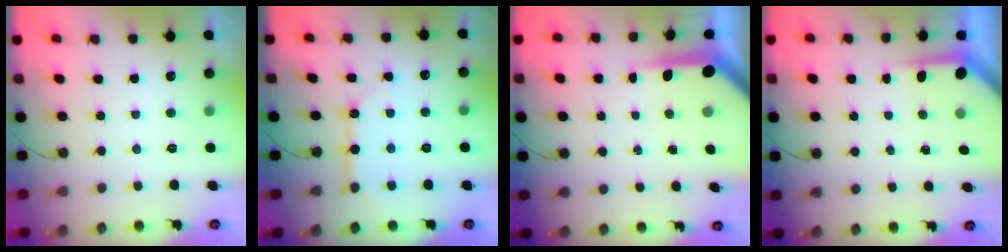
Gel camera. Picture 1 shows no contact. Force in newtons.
{"total": 6.3, "press": 6.3, "slide": 0.6}
{"total": 6.5, "press": 6.5, "slide": 0.6}
{"total": 3.8, "press": 3.8, "slide": 0.4}